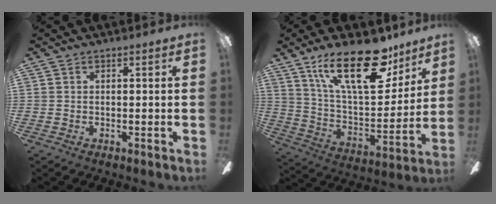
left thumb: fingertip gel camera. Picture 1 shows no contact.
{"total": 26.2, "force": [15.3, 11.0, 18.2], "torque": [-0.290, -0.081, 0.264]}